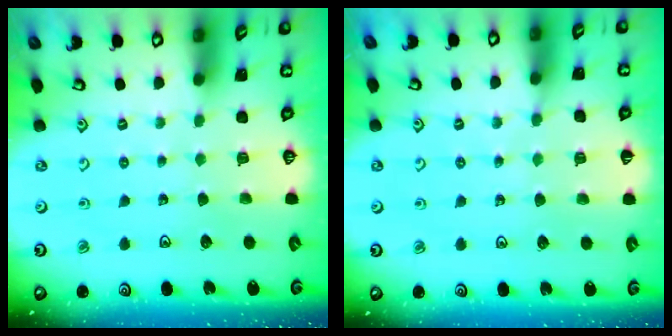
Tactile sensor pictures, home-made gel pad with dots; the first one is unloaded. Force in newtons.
{"total": 5.3, "press": 5.2, "slide": 1.1}